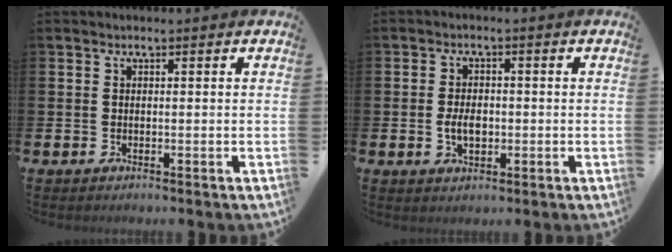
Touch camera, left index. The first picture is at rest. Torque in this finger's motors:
{"motor_torque": [0.35, -0.21, 0.07, 0.10]}